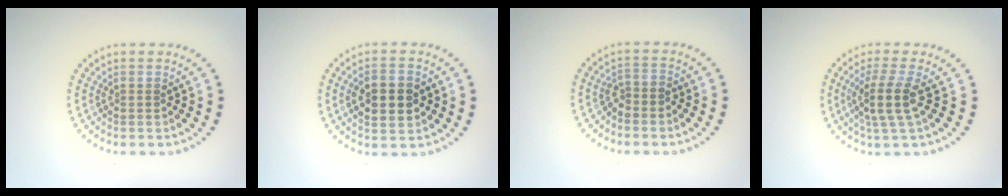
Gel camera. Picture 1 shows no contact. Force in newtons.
{"total": 4.5, "press": 4.5, "slide": 0.2}
{"total": 1.6, "press": 1.2, "slide": 1.0}
{"total": 3.3, "press": 2.6, "slide": 2.1}